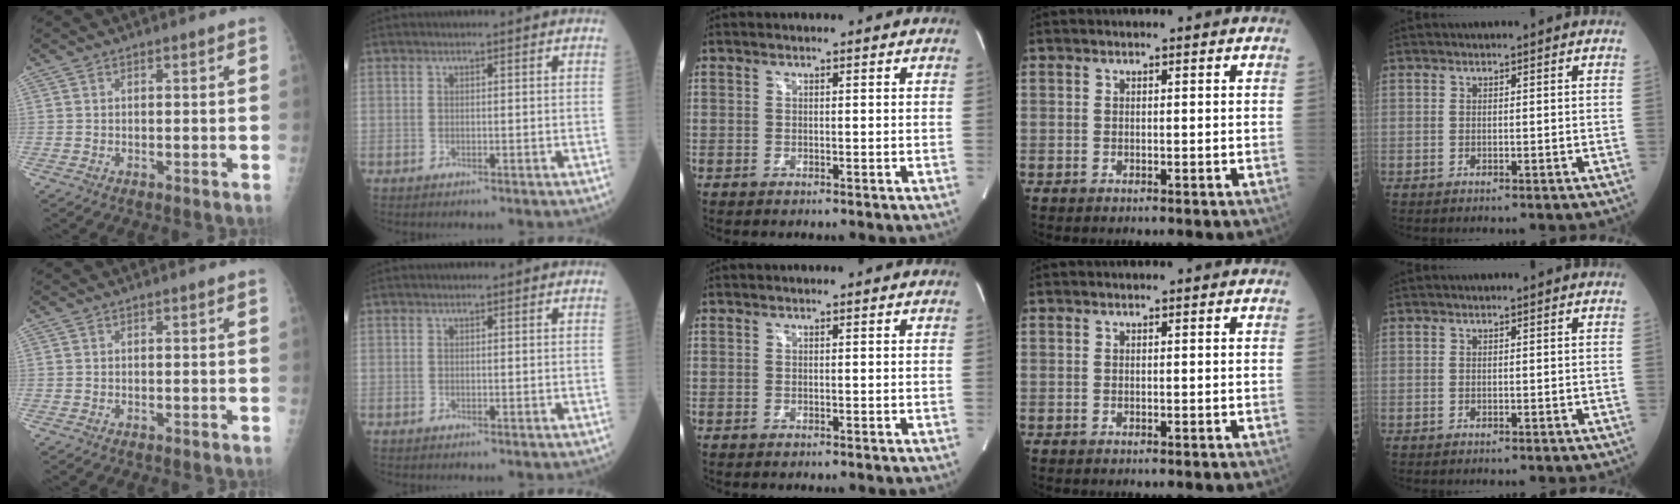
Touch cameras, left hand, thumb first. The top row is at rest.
{}